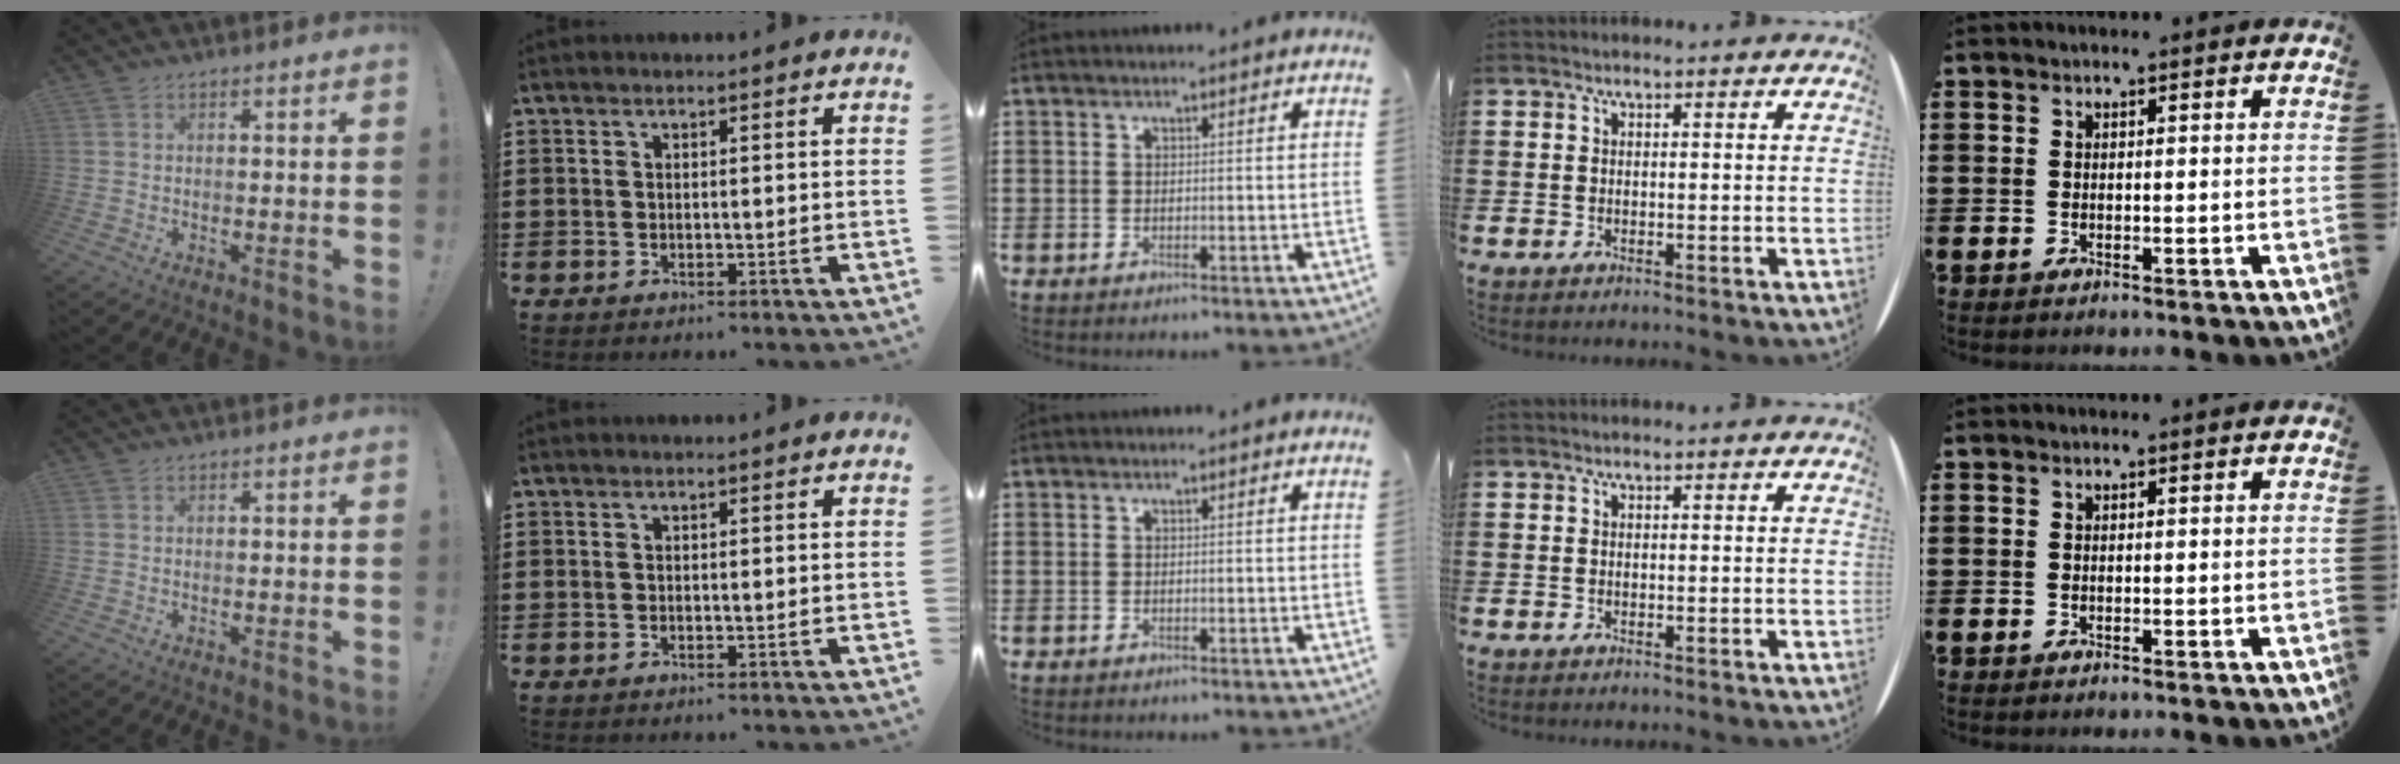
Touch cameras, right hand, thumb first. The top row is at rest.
{}